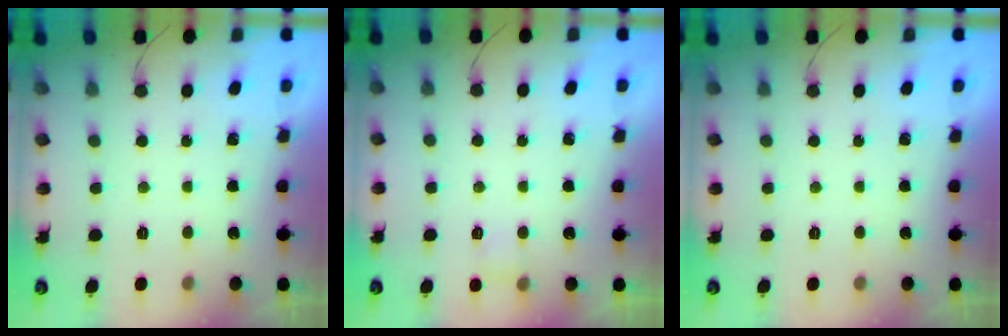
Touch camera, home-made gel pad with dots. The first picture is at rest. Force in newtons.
{"total": 2.8, "press": 2.6, "slide": 1.1}
{"total": 0.0}